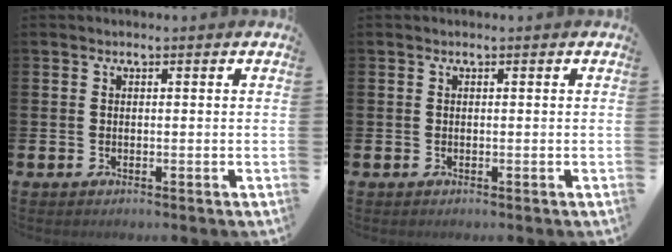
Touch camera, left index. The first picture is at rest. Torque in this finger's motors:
{"motor_torque": [-0.02, -0.01, 0.00, 0.00]}